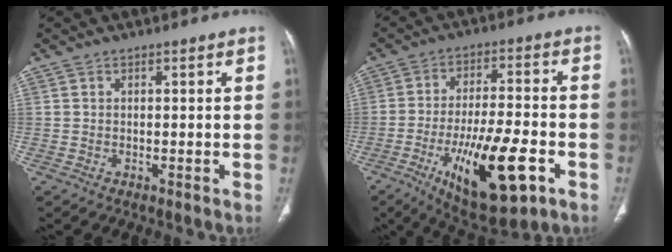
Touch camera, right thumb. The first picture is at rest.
{"total": 18.5, "force": [-7.2, 6.2, 15.9], "torque": [-0.267, 0.017, -0.105]}